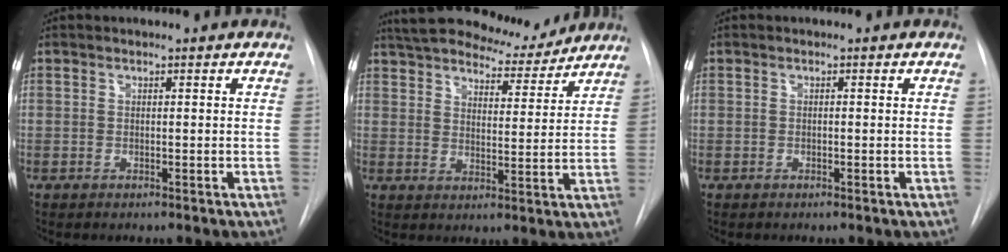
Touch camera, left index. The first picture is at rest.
{"total": 14.7, "force": [13.4, 3.4, 4.9], "torque": [-0.075, 0.005, 0.193]}
{"total": 0.0}